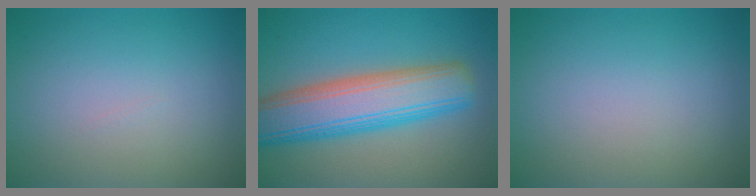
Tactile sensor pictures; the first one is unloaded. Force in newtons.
{"total": 9.0, "press": 9.0, "slide": 0.3}
{"total": 0.0}